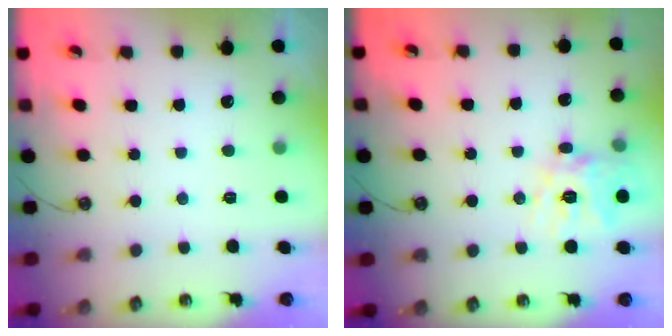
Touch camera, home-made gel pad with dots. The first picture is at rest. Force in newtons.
{"total": 13.3, "press": 13.3, "slide": 1.2}